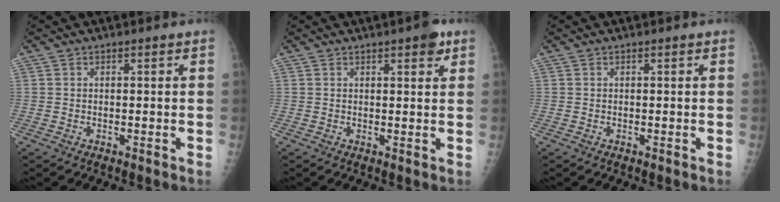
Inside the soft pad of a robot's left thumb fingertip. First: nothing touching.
{"total": 3.3, "force": [2.0, 1.0, 2.4], "torque": [-0.024, -0.007, 0.023]}
{"total": 0.0}